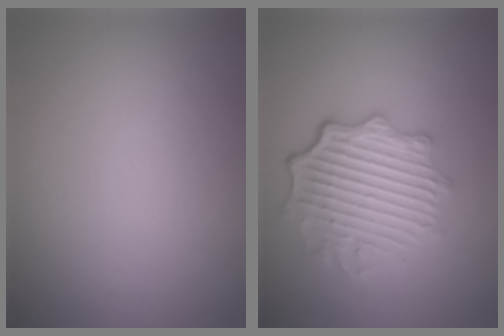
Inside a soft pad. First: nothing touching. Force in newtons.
{"total": 6.0, "press": 4.7, "slide": 3.8}